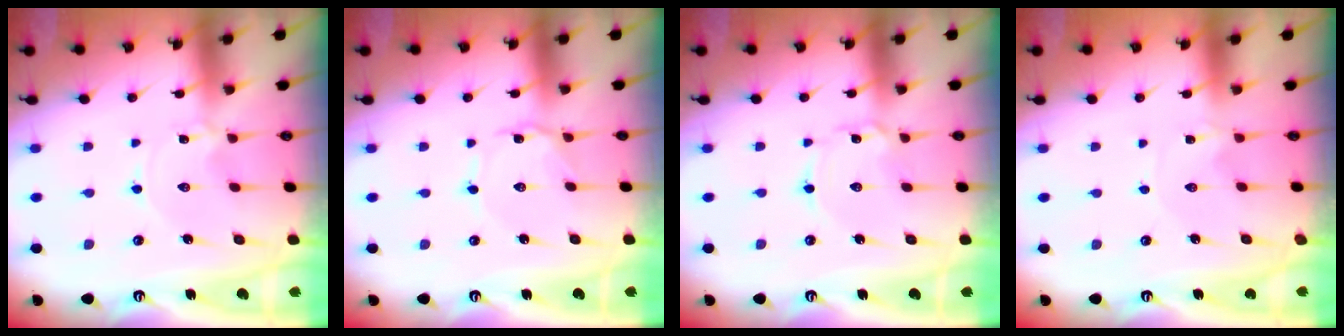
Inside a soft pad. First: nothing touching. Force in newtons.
{"total": 1.4, "press": 1.3, "slide": 0.2}
{"total": 2.0, "press": 2.0, "slide": 0.1}
{"total": 0.0}